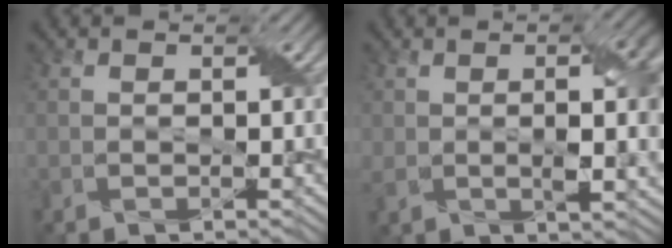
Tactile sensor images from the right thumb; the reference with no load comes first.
{"total": 7.8, "force": [0.3, 2.9, 7.3], "torque": [-0.126, -0.004, 0.006]}